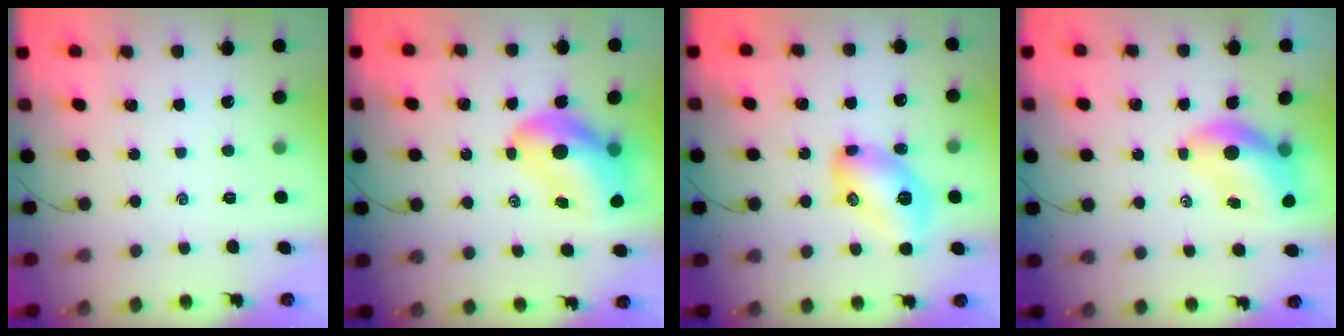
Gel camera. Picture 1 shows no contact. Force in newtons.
{"total": 13.2, "press": 12.7, "slide": 3.7}
{"total": 11.7, "press": 11.7, "slide": 0.8}
{"total": 7.4, "press": 7.2, "slide": 1.5}